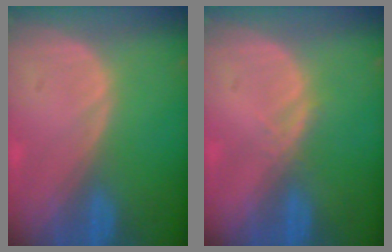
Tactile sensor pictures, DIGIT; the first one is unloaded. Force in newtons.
{"total": 1.5, "press": 1.3, "slide": 0.8}